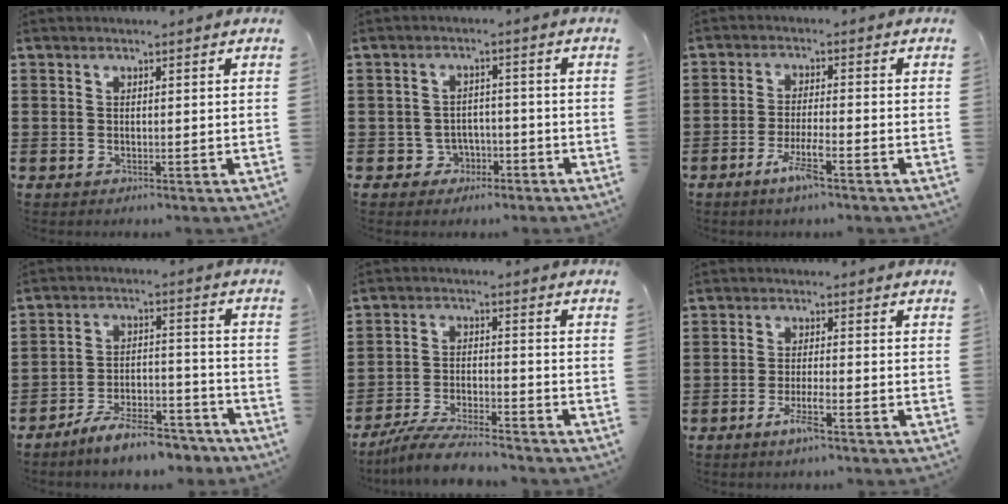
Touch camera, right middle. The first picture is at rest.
{"total": 2.8, "force": [-1.9, 2.0, 0.5], "torque": [-0.021, 0.003, -0.043]}
{"total": 4.8, "force": [-2.9, 0.5, 3.7], "torque": [-0.073, -0.004, -0.053]}
{"total": 8.4, "force": [-7.6, 1.3, 3.3], "torque": [-0.053, 0.020, -0.141]}
{"total": 6.4, "force": [-5.9, 0.5, 2.5], "torque": [-0.057, -0.006, -0.114]}
{"total": 3.7, "force": [-2.2, 0.4, 3.0], "torque": [-0.063, -0.003, -0.042]}